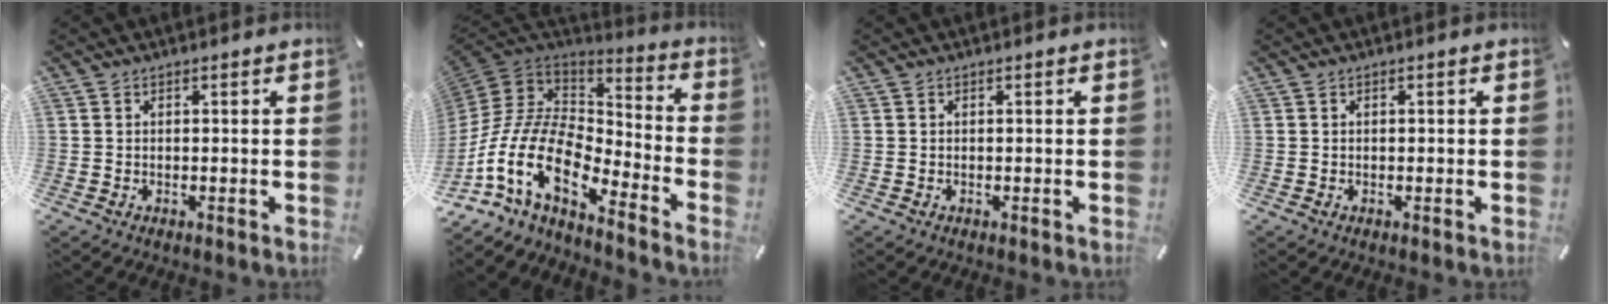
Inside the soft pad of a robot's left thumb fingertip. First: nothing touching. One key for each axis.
{"total": 17.5, "fx": -7.6, "fy": 9.3, "fz": 12.8, "tx": -0.299, "ty": 0.001, "tz": -0.140}
{"total": 0.0}
{"total": 0.0}